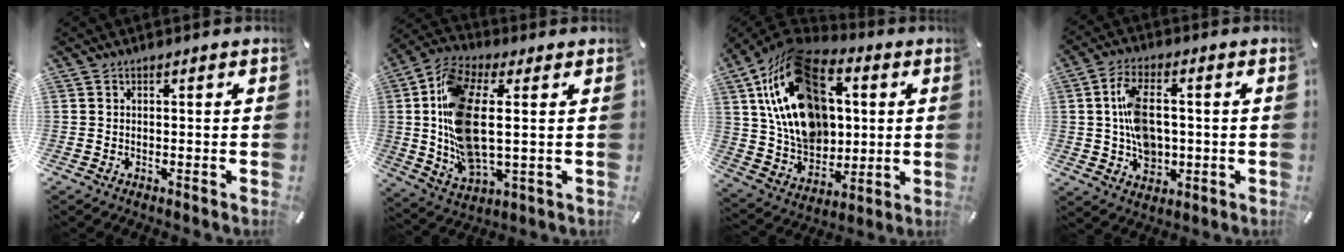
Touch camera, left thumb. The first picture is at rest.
{"total": 16.4, "force": [2.1, 7.9, 14.2], "torque": [-0.314, -0.010, 0.040]}
{"total": 23.0, "force": [6.5, 16.8, 14.3], "torque": [-0.273, -0.037, 0.116]}
{"total": 9.8, "force": [0.3, 6.8, 7.0], "torque": [-0.120, 0.006, 0.007]}